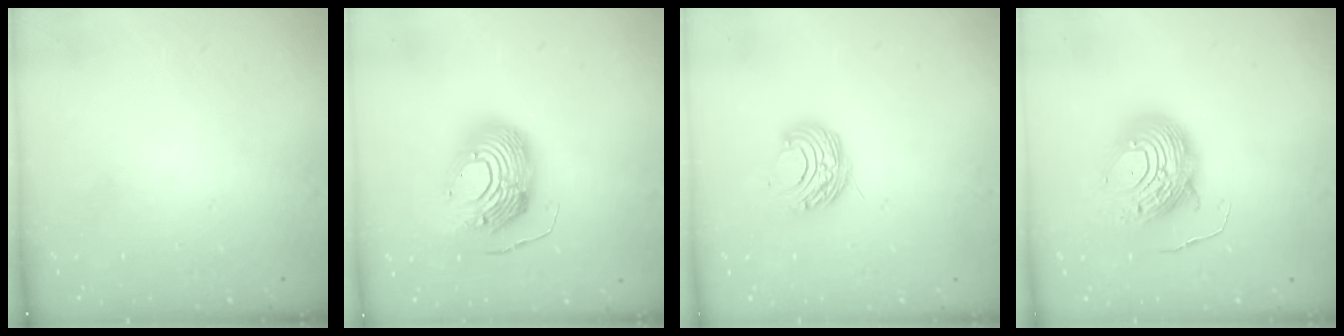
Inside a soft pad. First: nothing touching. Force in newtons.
{"total": 16.9, "press": 16.8, "slide": 1.6}
{"total": 8.7, "press": 8.7, "slide": 0.6}
{"total": 13.2, "press": 13.1, "slide": 1.5}